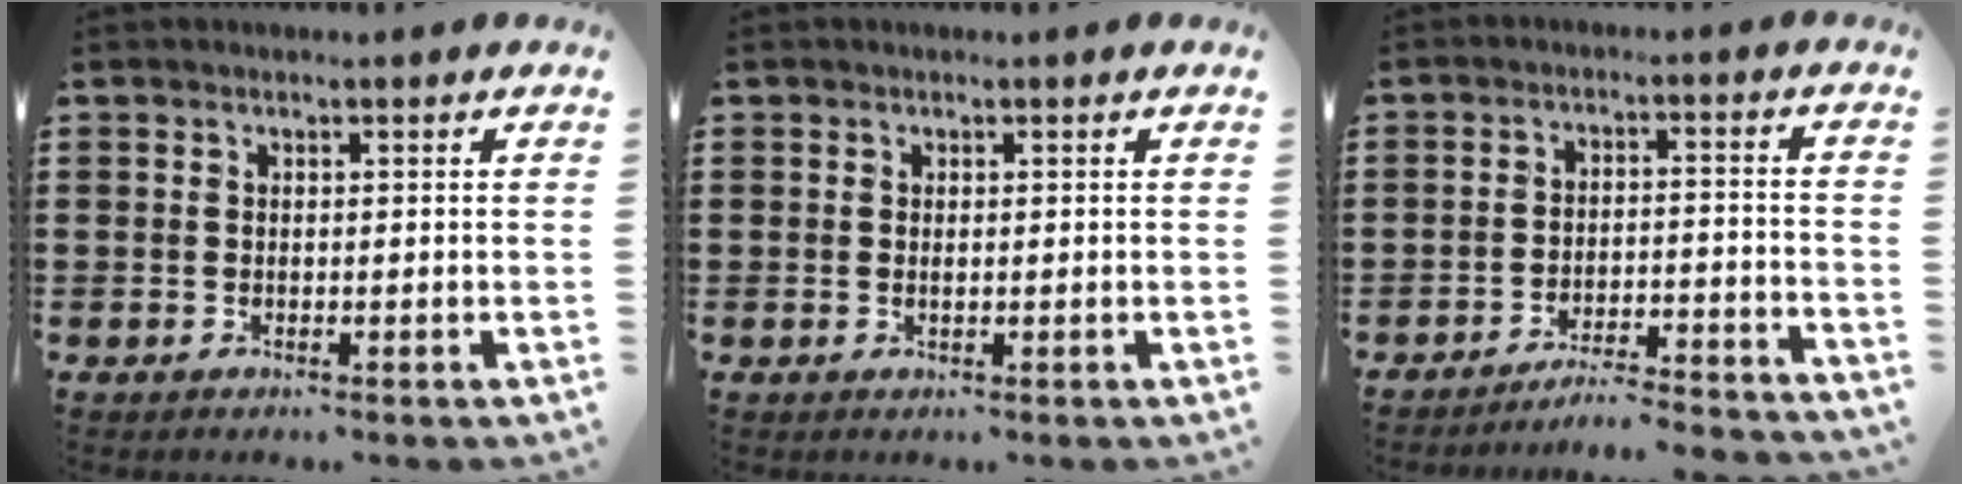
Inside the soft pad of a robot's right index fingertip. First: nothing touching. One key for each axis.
{"total": 0.6, "fx": 0.0, "fy": 0.1, "fz": 0.6, "tx": -0.012, "ty": -0.001, "tz": 0.001}
{"total": 4.8, "fx": -4.7, "fy": -0.3, "fz": 1.1, "tx": -0.022, "ty": -0.007, "tz": -0.094}